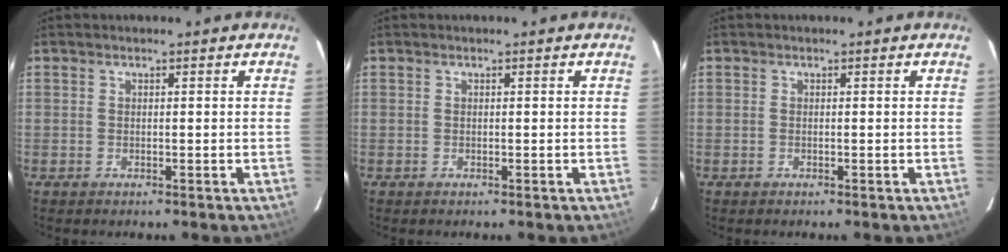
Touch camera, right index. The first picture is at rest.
{"total": 0.0}
{"total": 0.0}